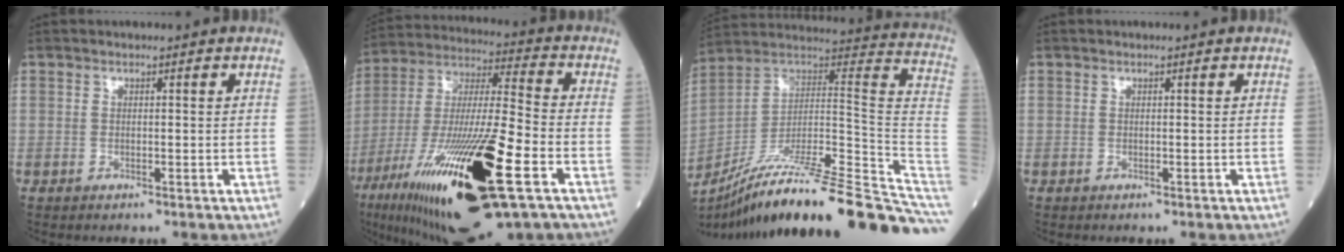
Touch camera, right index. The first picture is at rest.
{"total": 29.0, "force": [-12.5, 5.0, 25.7], "torque": [-0.495, -0.057, -0.214]}
{"total": 32.5, "force": [-25.4, 1.1, 20.3], "torque": [-0.189, -0.001, -0.381]}
{"total": 0.0}